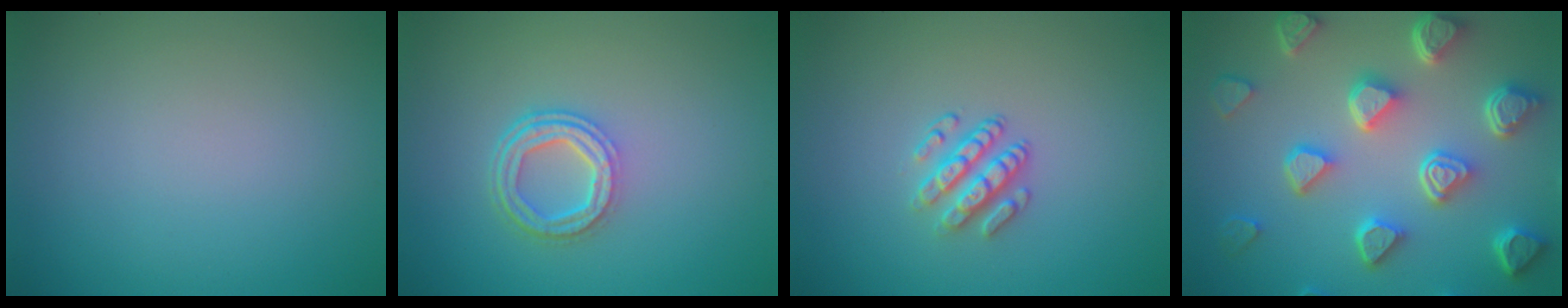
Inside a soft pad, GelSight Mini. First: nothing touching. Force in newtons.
{"total": 3.8, "press": 2.9, "slide": 2.4}
{"total": 2.3, "press": 1.9, "slide": 1.4}
{"total": 7.6, "press": 5.9, "slide": 4.9}